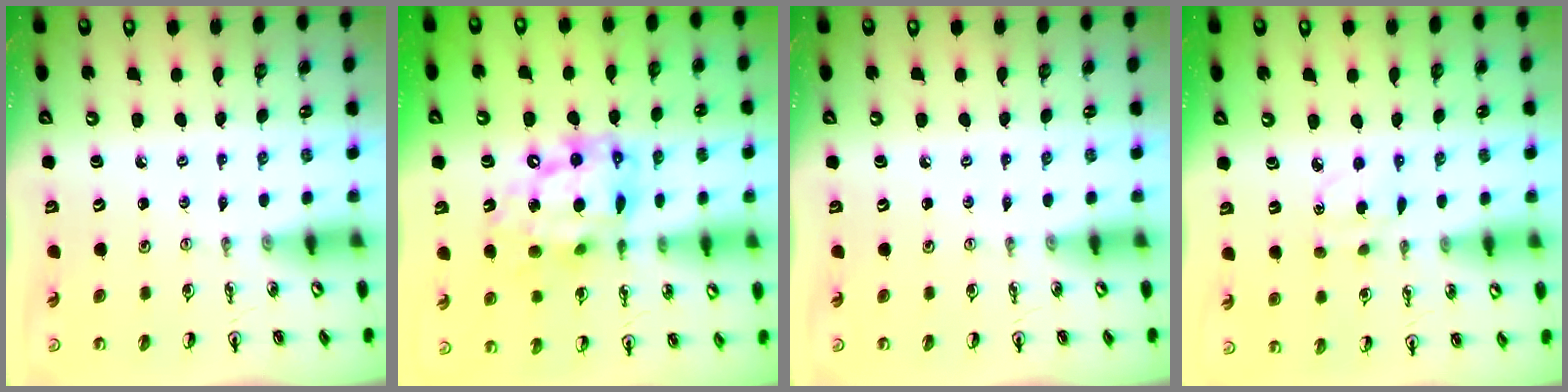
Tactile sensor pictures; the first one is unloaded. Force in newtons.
{"total": 16.8, "press": 16.8, "slide": 1.6}
{"total": 0.0}
{"total": 4.1, "press": 4.1, "slide": 0.6}